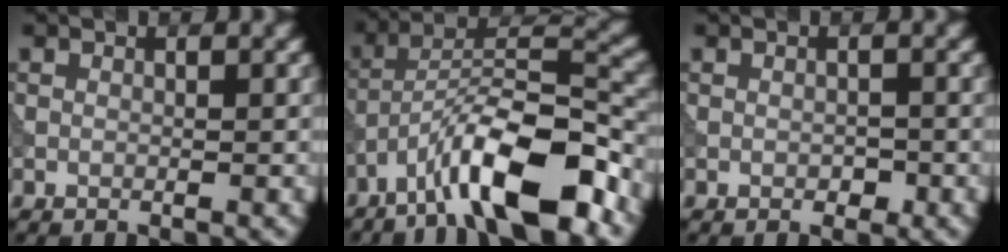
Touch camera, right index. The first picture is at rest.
{"total": 10.8, "force": [-6.6, 2.7, 8.1], "torque": [-0.130, 0.018, -0.122]}
{"total": 0.9, "force": [-0.3, 0.6, 0.6], "torque": [-0.008, -0.002, -0.004]}